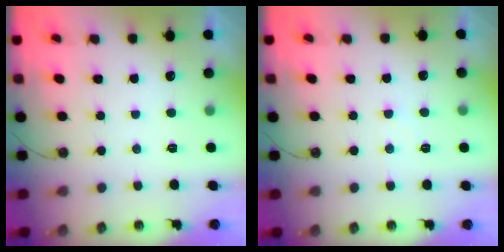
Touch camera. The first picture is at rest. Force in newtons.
{"total": 2.7, "press": 2.7, "slide": 0.3}